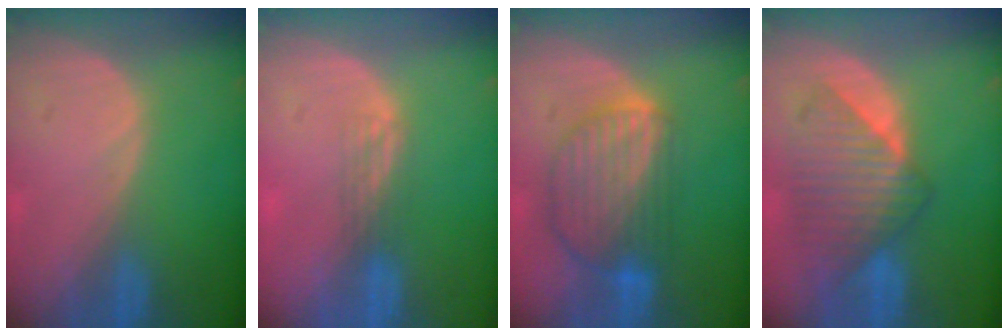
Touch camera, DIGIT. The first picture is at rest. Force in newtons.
{"total": 2.1, "press": 1.6, "slide": 1.3}
{"total": 9.1, "press": 7.8, "slide": 4.7}
{"total": 8.6, "press": 8.2, "slide": 2.6}